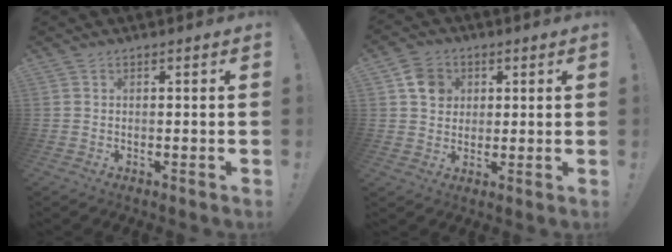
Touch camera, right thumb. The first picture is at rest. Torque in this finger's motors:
{"motor_torque": [0.08, 0.74, 0.38, 0.12, 0.01]}